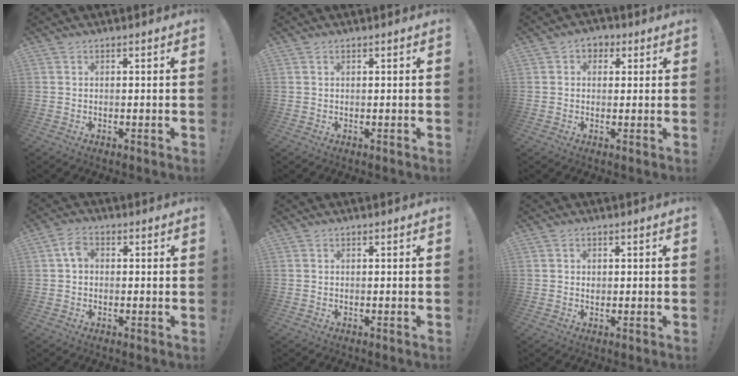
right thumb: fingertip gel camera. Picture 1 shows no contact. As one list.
[{"total": 0.0}, {"total": 3.6, "force": [1.0, 3.0, 1.7], "torque": [-0.015, -0.001, 0.016]}, {"total": 4.6, "force": [0.6, 3.2, 3.3], "torque": [-0.062, 0.014, 0.013]}, {"total": 0.0}, {"total": 0.8, "force": [-0.1, 0.7, 0.3], "torque": [-0.004, 0.003, -0.003]}]